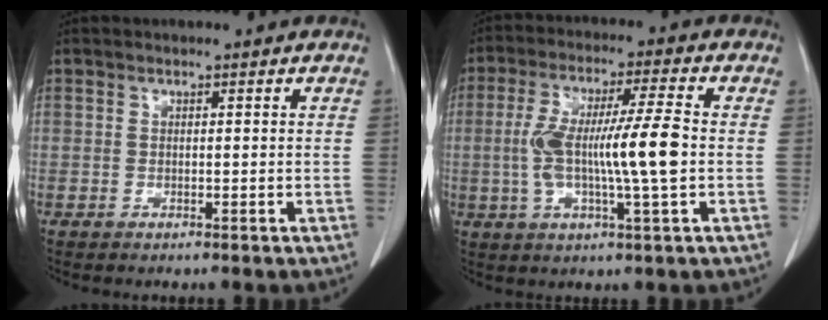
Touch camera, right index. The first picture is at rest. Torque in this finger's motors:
{"motor_torque": [0.68, -0.23, 0.34, 0.21]}